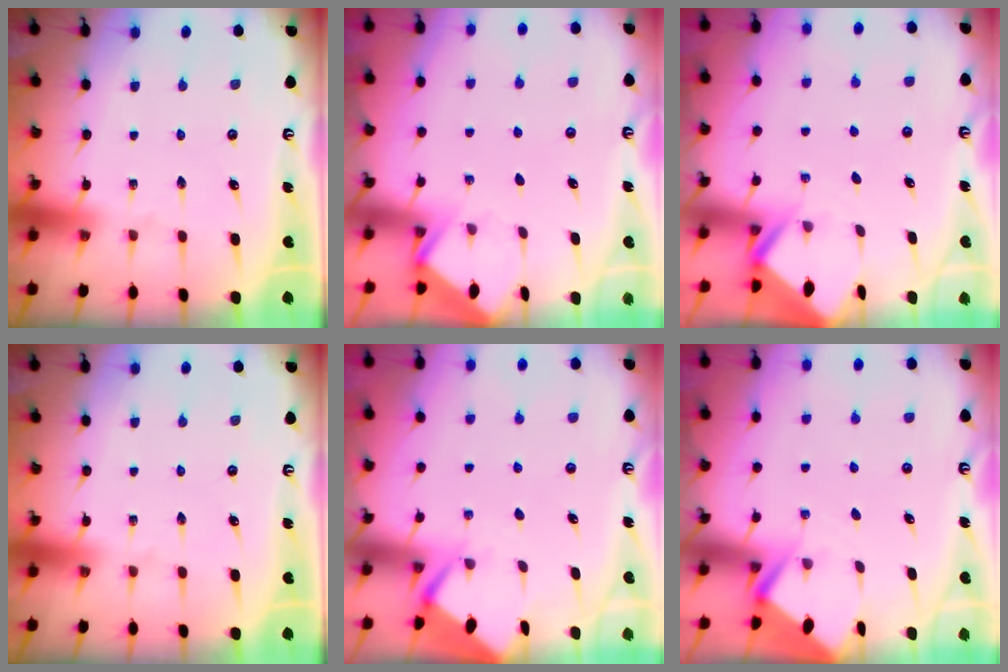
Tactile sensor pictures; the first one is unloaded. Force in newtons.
{"total": 3.2, "press": 3.2, "slide": 0.4}
{"total": 2.4, "press": 2.4, "slide": 0.1}
{"total": 0.0}
{"total": 2.6, "press": 2.6, "slide": 0.3}
{"total": 2.9, "press": 2.8, "slide": 0.4}